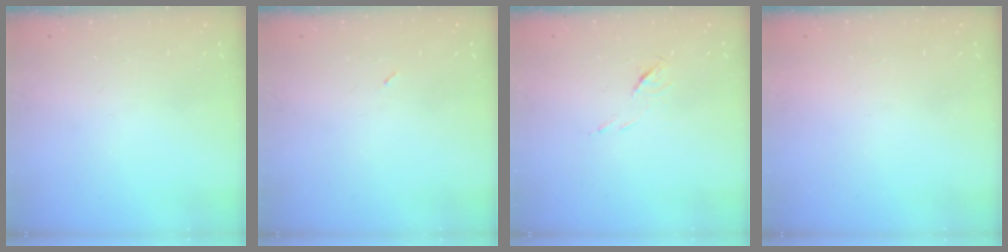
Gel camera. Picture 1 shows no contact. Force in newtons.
{"total": 2.2, "press": 2.1, "slide": 0.9}
{"total": 5.1, "press": 5.0, "slide": 0.8}
{"total": 1.5, "press": 1.5, "slide": 0.1}